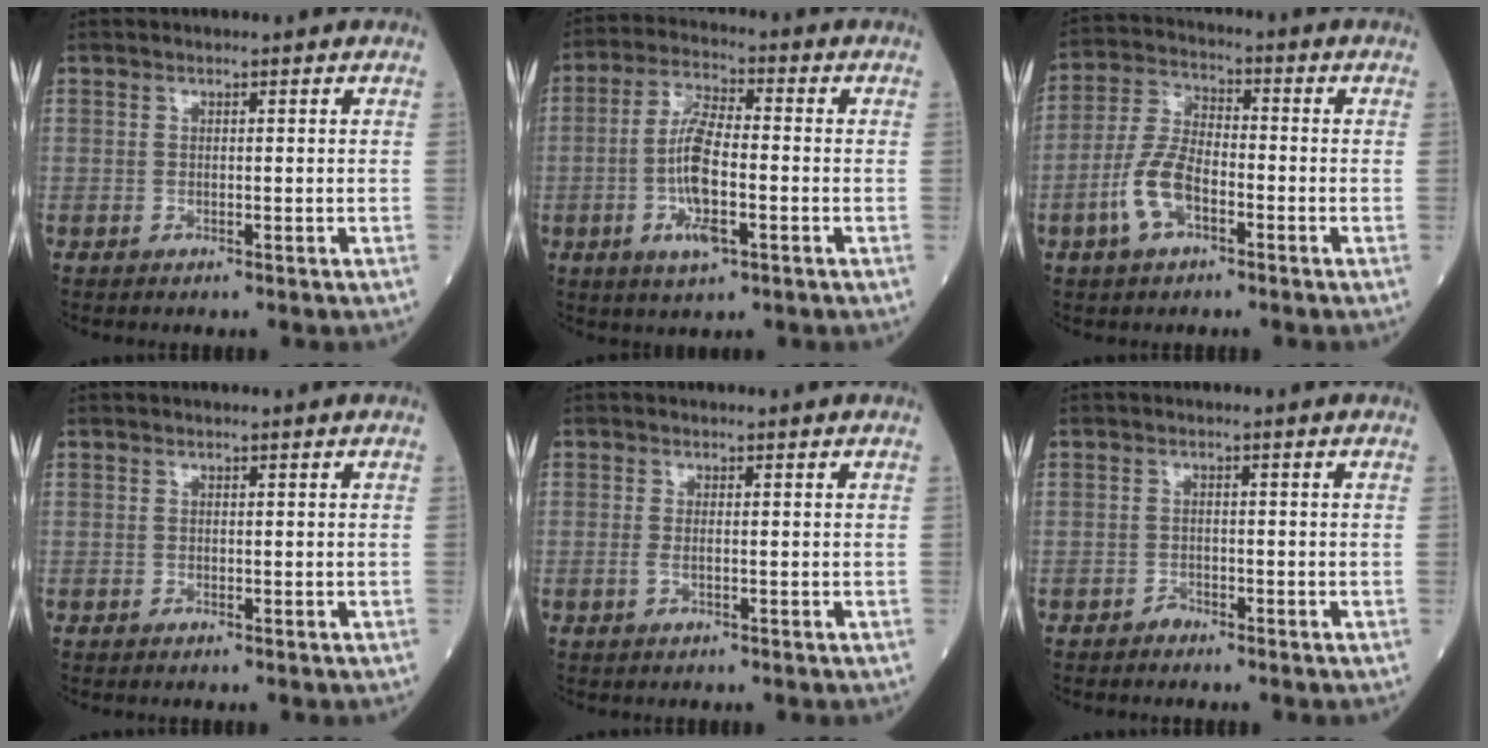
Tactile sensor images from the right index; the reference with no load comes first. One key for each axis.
{"total": 9.4, "fx": -2.3, "fy": 2.3, "fz": 8.8, "tx": -0.175, "ty": -0.001, "tz": -0.044}
{"total": 8.0, "fx": -3.3, "fy": 3.4, "fz": 6.4, "tx": -0.144, "ty": 0.009, "tz": -0.069}
{"total": 0.0}
{"total": 1.1, "fx": -0.3, "fy": 0.2, "fz": 1.0, "tx": -0.023, "ty": -0.002, "tz": -0.007}
{"total": 0.9, "fx": -0.9, "fy": 0.3, "fz": 0.1, "tx": 0.002, "ty": 0.001, "tz": -0.018}